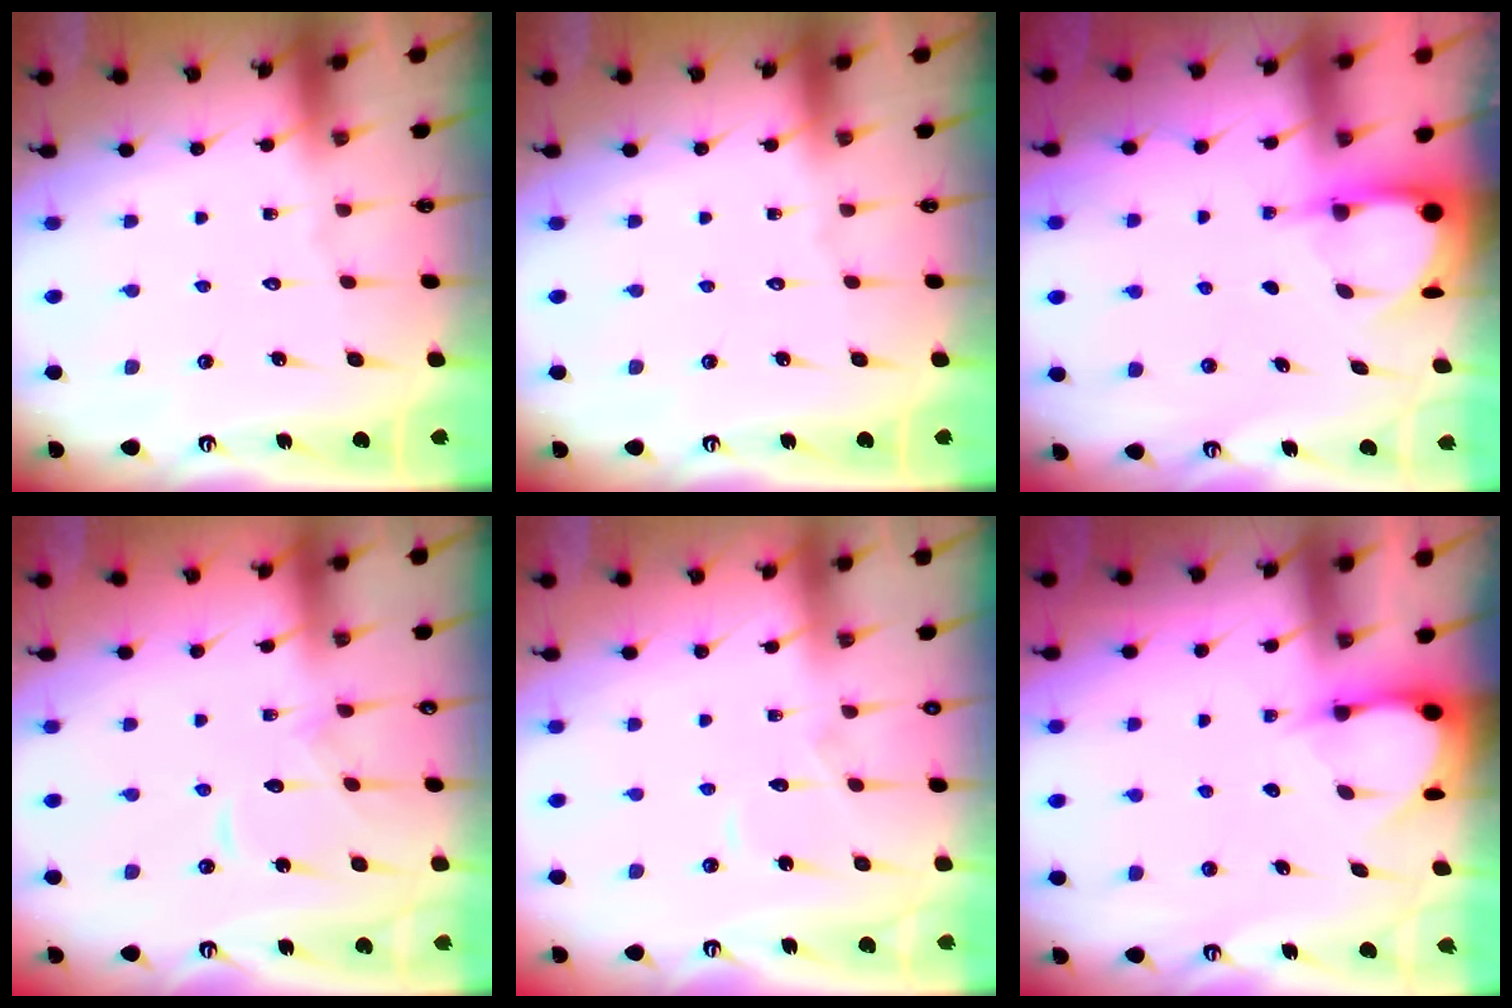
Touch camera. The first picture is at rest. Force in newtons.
{"total": 0.0}
{"total": 3.9, "press": 3.9, "slide": 0.3}
{"total": 9.3, "press": 9.2, "slide": 0.5}
{"total": 5.3, "press": 5.2, "slide": 0.6}
{"total": 3.4, "press": 3.3, "slide": 0.4}